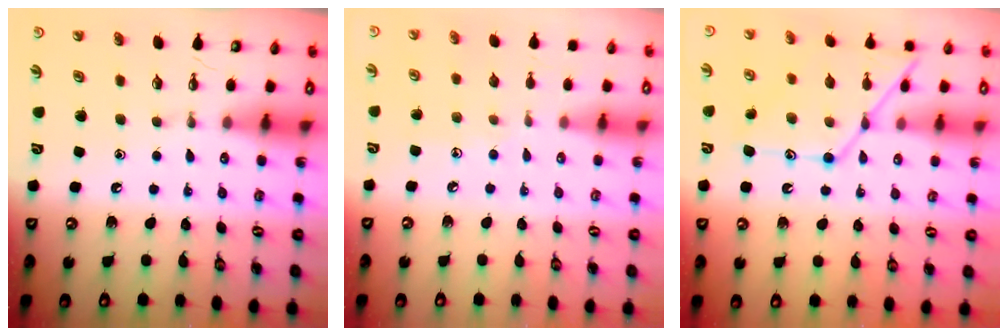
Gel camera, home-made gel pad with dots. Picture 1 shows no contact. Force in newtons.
{"total": 5.4, "press": 5.4, "slide": 0.6}
{"total": 14.8, "press": 14.7, "slide": 1.3}